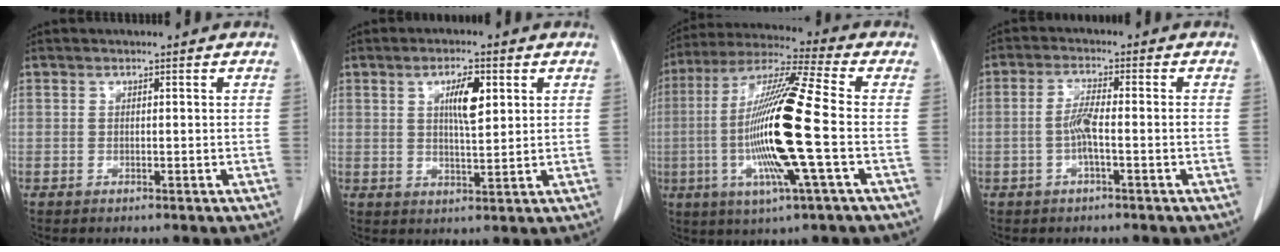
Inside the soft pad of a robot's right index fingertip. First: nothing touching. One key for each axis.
{"total": 5.6, "fx": 2.0, "fy": 1.3, "fz": 5.1, "tx": -0.089, "ty": -0.001, "tz": 0.035}
{"total": 18.6, "fx": -2.9, "fy": 0.0, "fz": 18.3, "tx": -0.371, "ty": -0.008, "tz": -0.065}
{"total": 3.9, "fx": -1.0, "fy": 0.3, "fz": 3.8, "tx": -0.077, "ty": 0.007, "tz": -0.020}